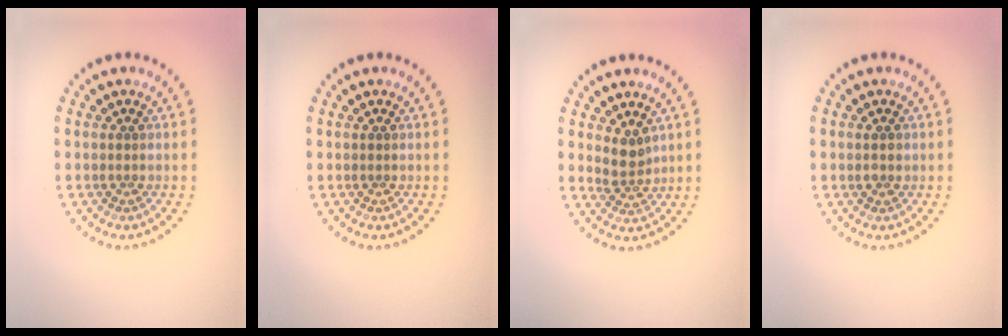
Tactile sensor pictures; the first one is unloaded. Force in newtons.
{"total": 0.0}
{"total": 2.2, "press": 1.9, "slide": 1.2}
{"total": 1.0, "press": 1.0, "slide": 0.2}